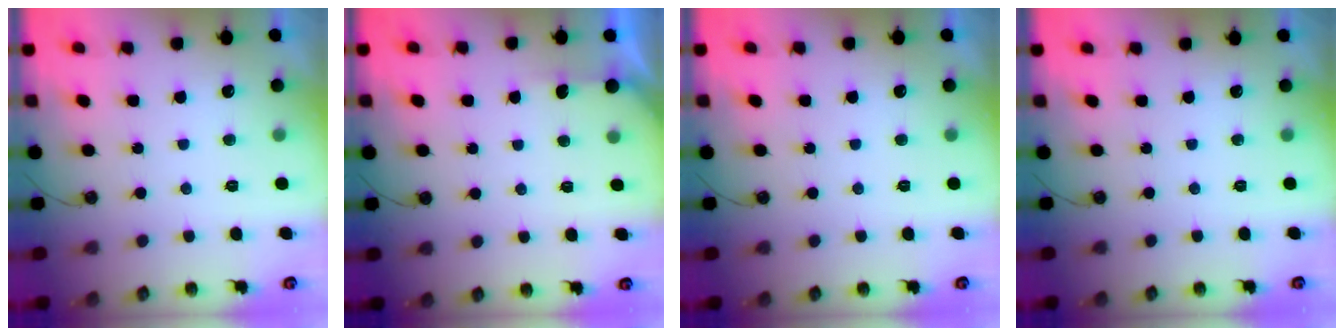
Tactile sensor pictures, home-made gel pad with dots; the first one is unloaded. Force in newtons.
{"total": 2.9, "press": 2.9, "slide": 0.4}
{"total": 0.0}
{"total": 0.0}